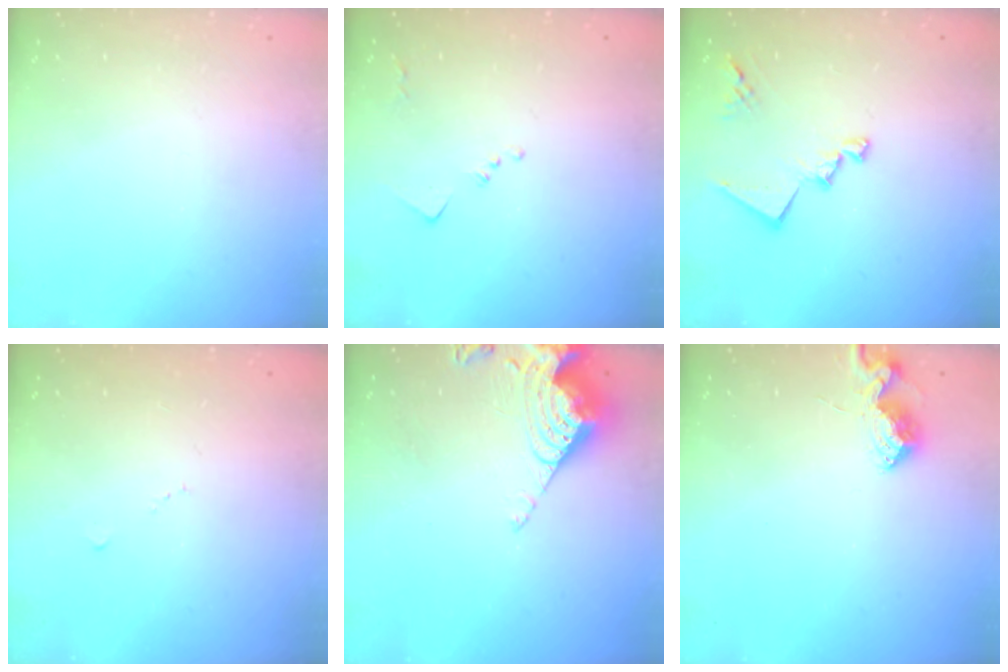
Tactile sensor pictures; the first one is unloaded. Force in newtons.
{"total": 6.7, "press": 6.7, "slide": 0.9}
{"total": 14.0, "press": 13.9, "slide": 0.9}
{"total": 4.4, "press": 4.3, "slide": 0.7}
{"total": 14.0, "press": 13.9, "slide": 1.6}
{"total": 8.9, "press": 8.9, "slide": 0.4}